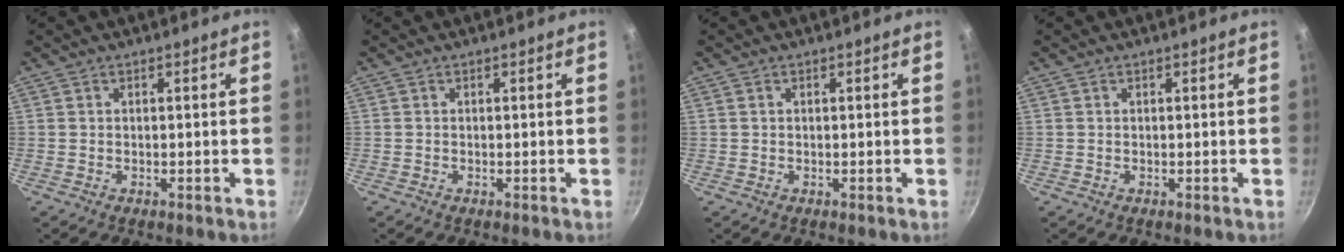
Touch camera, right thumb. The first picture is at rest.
{"total": 0.0}
{"total": 0.0}
{"total": 0.0}